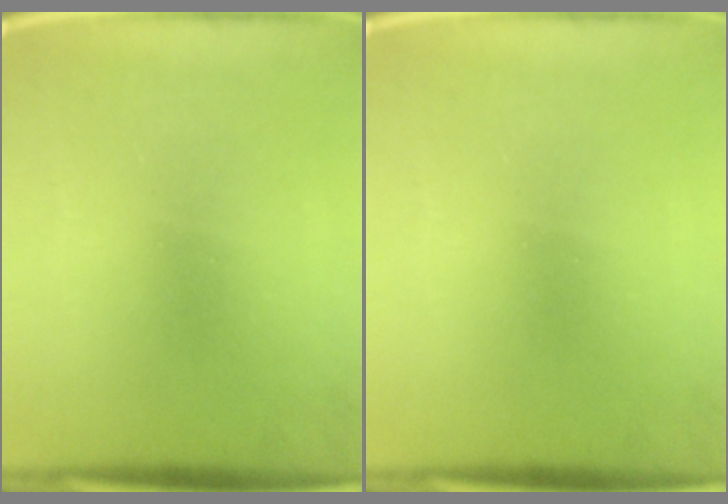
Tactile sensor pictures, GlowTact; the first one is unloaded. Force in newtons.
{"total": 0.0}